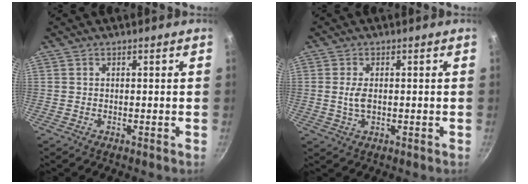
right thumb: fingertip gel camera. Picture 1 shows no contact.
{"total": 3.5, "force": [0.0, 2.0, 2.9], "torque": [-0.053, 0.000, 0.001]}